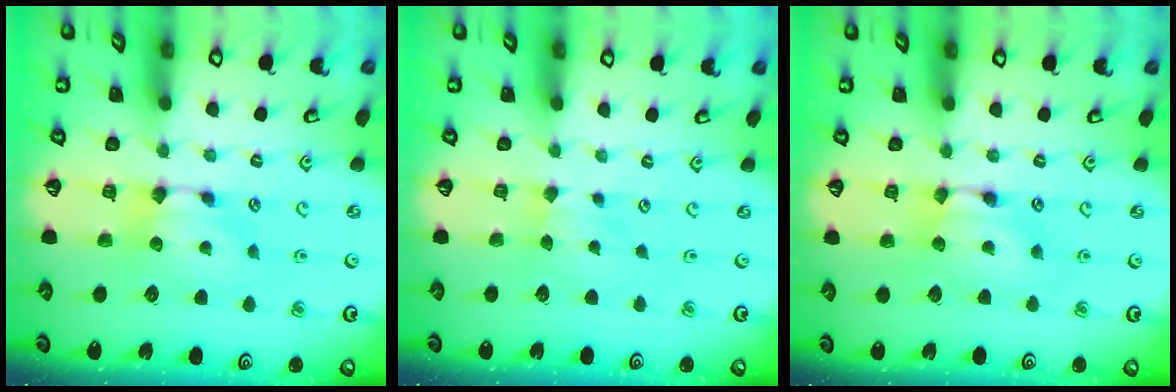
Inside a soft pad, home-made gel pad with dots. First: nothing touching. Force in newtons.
{"total": 2.5, "press": 2.5, "slide": 0.4}
{"total": 1.6, "press": 1.6, "slide": 0.1}